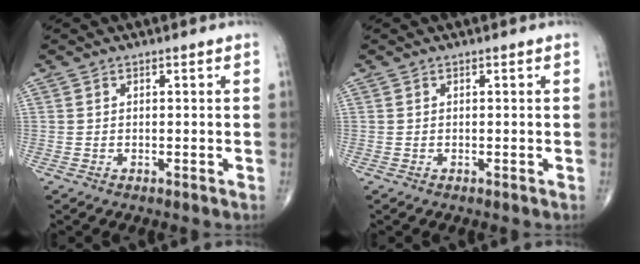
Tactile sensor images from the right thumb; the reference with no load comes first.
{"total": 0.0}